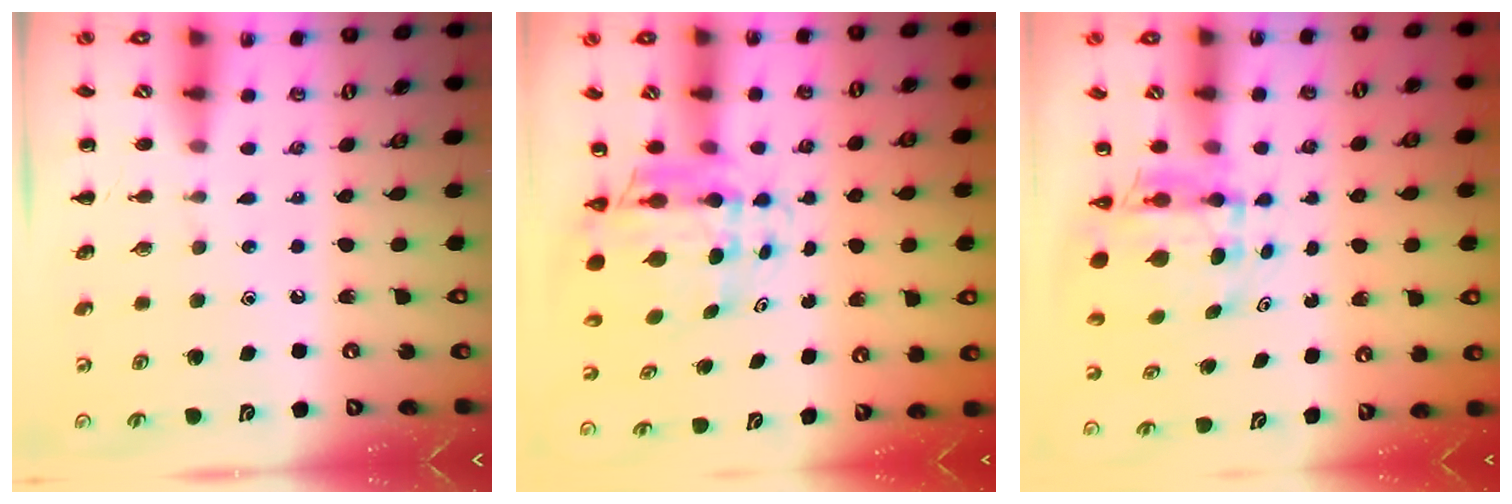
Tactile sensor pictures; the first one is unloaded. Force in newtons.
{"total": 7.2, "press": 6.9, "slide": 2.0}
{"total": 5.3, "press": 5.2, "slide": 1.0}